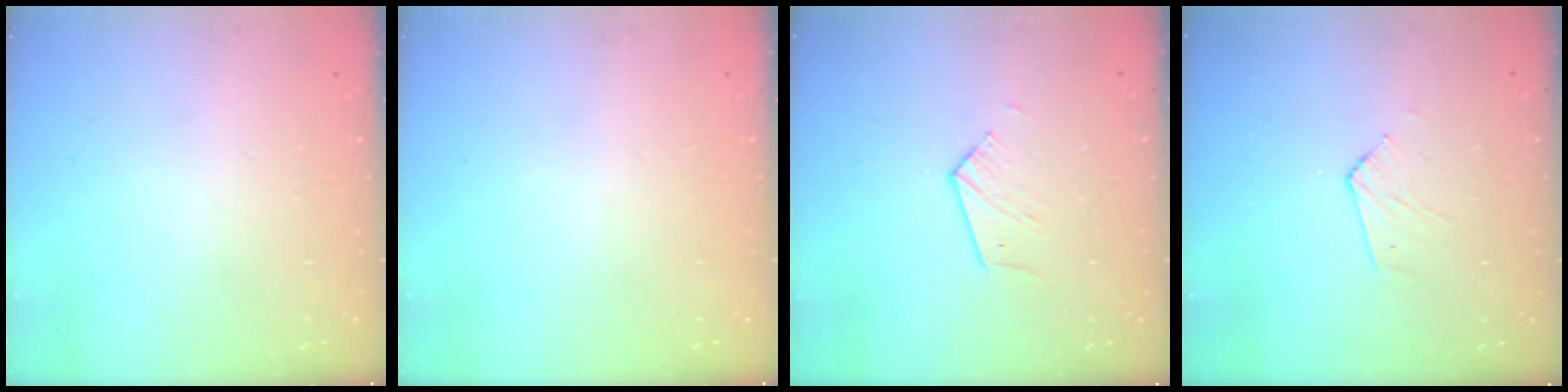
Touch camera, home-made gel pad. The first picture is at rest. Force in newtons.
{"total": 0.0}
{"total": 4.0, "press": 4.0, "slide": 0.4}
{"total": 2.6, "press": 2.6, "slide": 0.2}